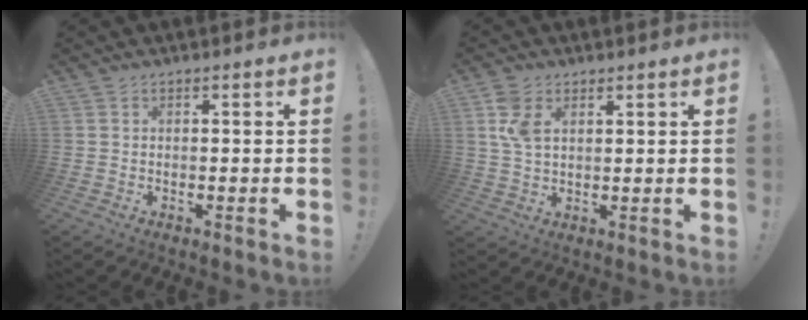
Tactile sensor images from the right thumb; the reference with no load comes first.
{"total": 6.7, "force": [2.8, 4.0, 4.6], "torque": [-0.091, -0.003, 0.053]}